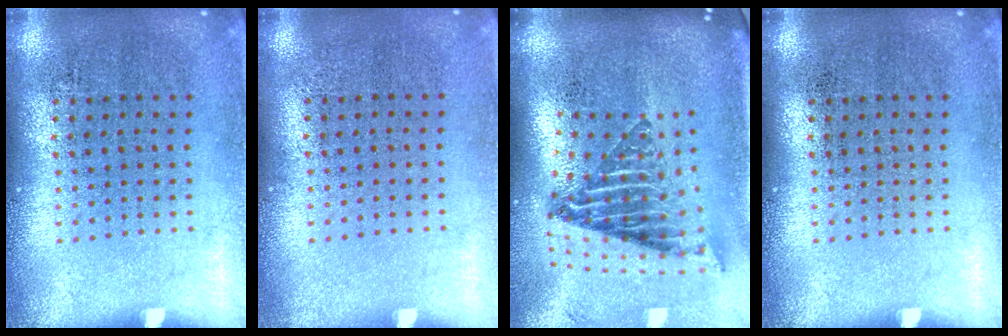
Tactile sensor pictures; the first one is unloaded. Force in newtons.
{"total": 0.0}
{"total": 2.6, "press": 1.6, "slide": 2.0}
{"total": 0.0}